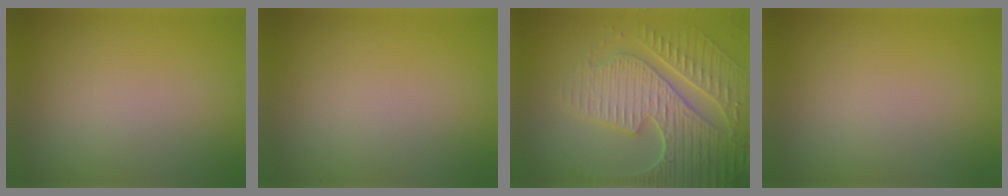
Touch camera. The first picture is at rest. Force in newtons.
{"total": 0.0}
{"total": 8.5, "press": 6.1, "slide": 5.9}
{"total": 0.0}